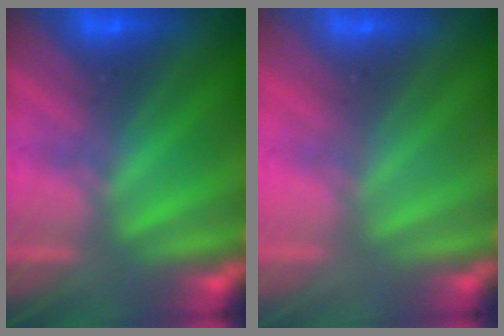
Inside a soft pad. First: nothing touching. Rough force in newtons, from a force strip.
{"total": 3.3}